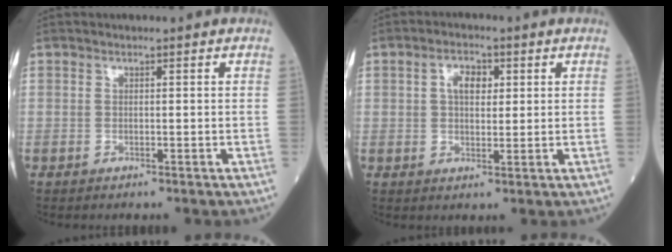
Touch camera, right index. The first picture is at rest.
{"total": 4.0, "force": [1.2, 2.2, 3.2], "torque": [-0.057, 0.009, 0.021]}